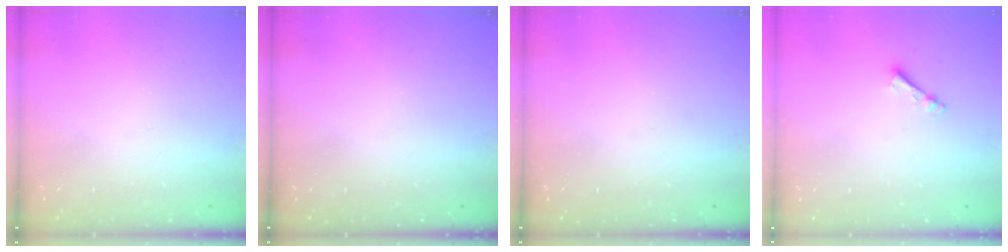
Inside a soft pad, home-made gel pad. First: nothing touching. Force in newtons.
{"total": 0.0}
{"total": 0.0}
{"total": 2.5, "press": 2.4, "slide": 0.5}